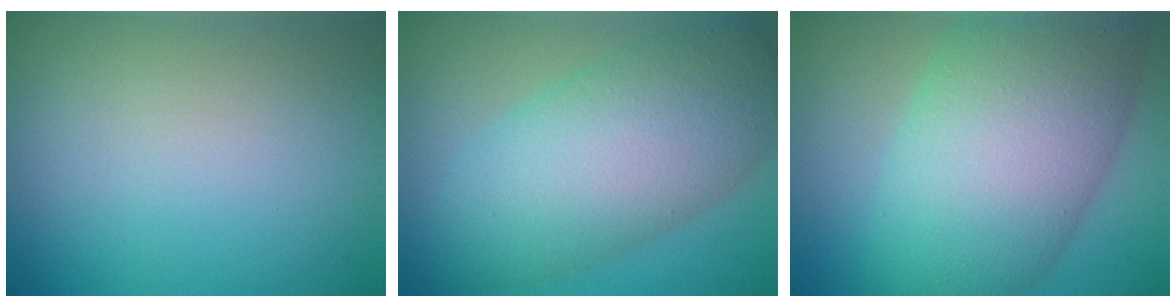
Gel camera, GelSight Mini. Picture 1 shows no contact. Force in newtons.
{"total": 9.4, "press": 9.4, "slide": 0.2}
{"total": 12.3, "press": 12.3, "slide": 0.2}